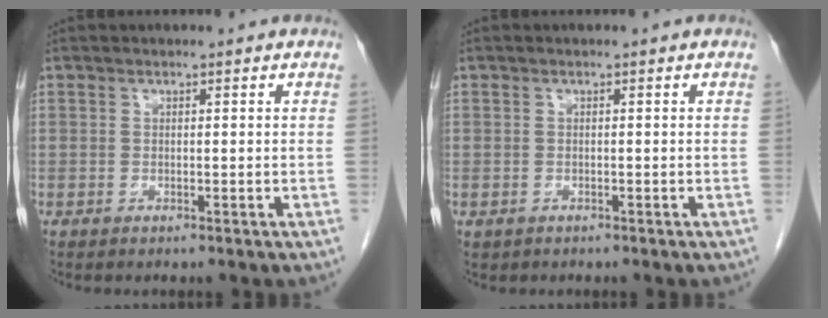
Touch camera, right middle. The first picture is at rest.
{"total": 0.9, "force": [-0.5, 0.8, 0.1], "torque": [-0.012, 0.002, -0.003]}